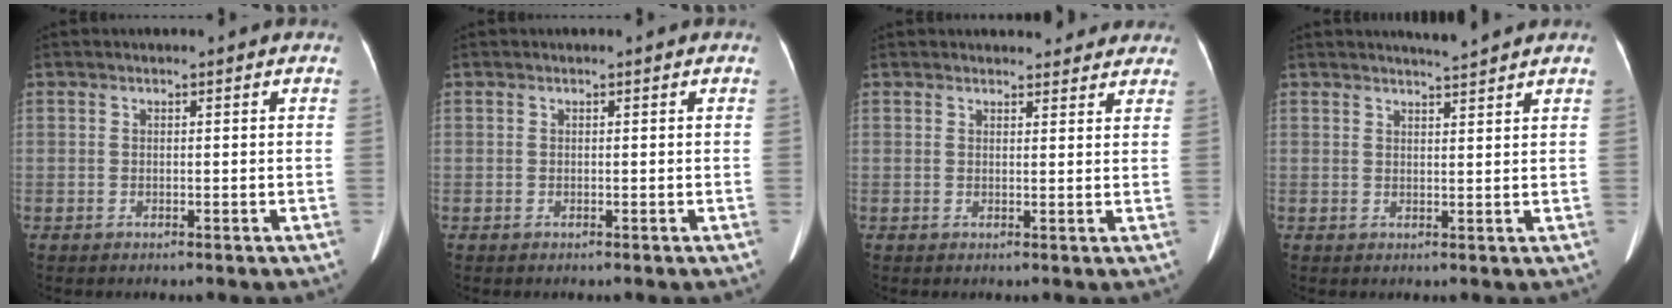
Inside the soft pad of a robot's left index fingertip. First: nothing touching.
{"total": 0.0}
{"total": 6.2, "force": [5.7, 2.1, 1.3], "torque": [0.005, 0.005, 0.054]}
{"total": 2.8, "force": [2.6, -0.8, 0.7], "torque": [-0.012, -0.004, 0.043]}